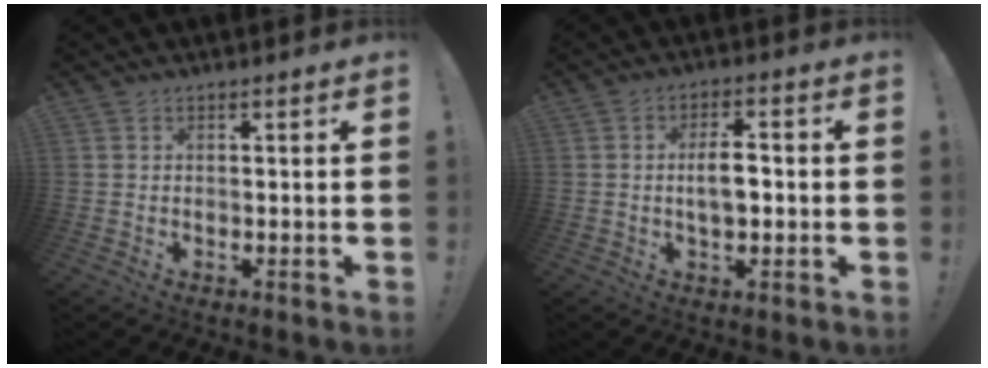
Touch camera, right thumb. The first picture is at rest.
{"total": 6.5, "force": [-0.6, 3.1, 5.7], "torque": [-0.095, 0.001, -0.020]}